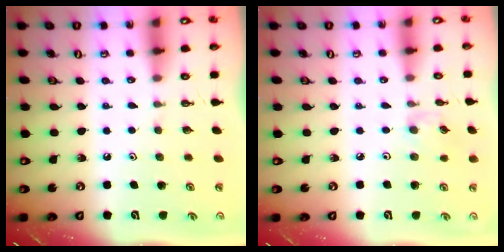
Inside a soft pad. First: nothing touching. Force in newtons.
{"total": 2.9, "press": 2.8, "slide": 0.5}